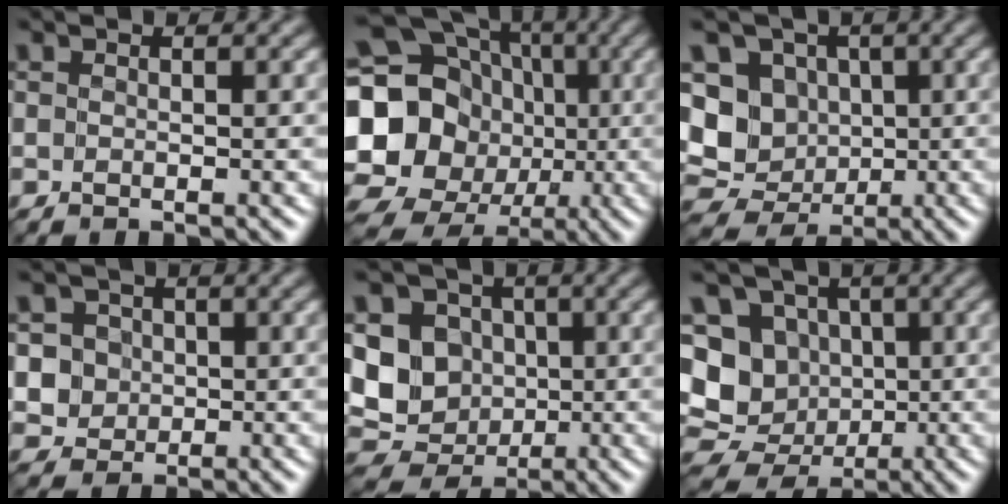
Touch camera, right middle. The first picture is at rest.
{"total": 21.1, "force": [-1.1, 19.2, 8.6], "torque": [-0.171, 0.017, -0.068]}
{"total": 7.0, "force": [0.7, 6.4, 2.8], "torque": [-0.027, 0.002, -0.017]}
{"total": 4.7, "force": [0.8, 4.4, 1.3], "torque": [-0.010, 0.032, 0.004]}
{"total": 7.5, "force": [0.4, 6.9, 2.9], "torque": [-0.033, 0.003, -0.017]}
{"total": 9.1, "force": [0.0, 8.5, 3.2], "torque": [-0.051, 0.033, -0.036]}